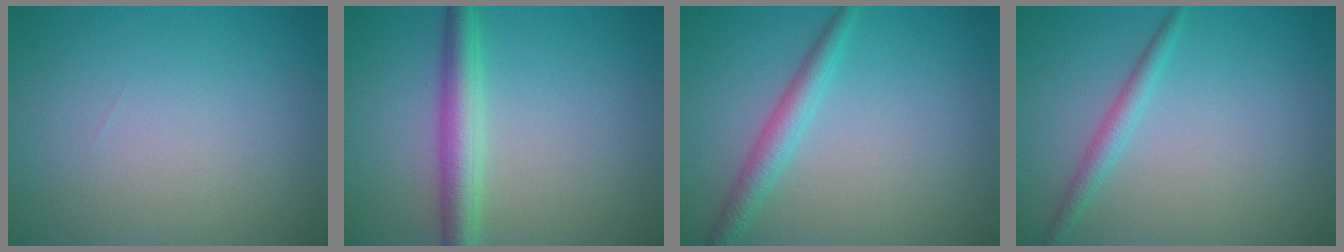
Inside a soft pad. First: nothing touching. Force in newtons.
{"total": 3.9, "press": 3.9, "slide": 0.1}
{"total": 2.5, "press": 2.5, "slide": 0.1}
{"total": 1.8, "press": 1.8, "slide": 0.0}